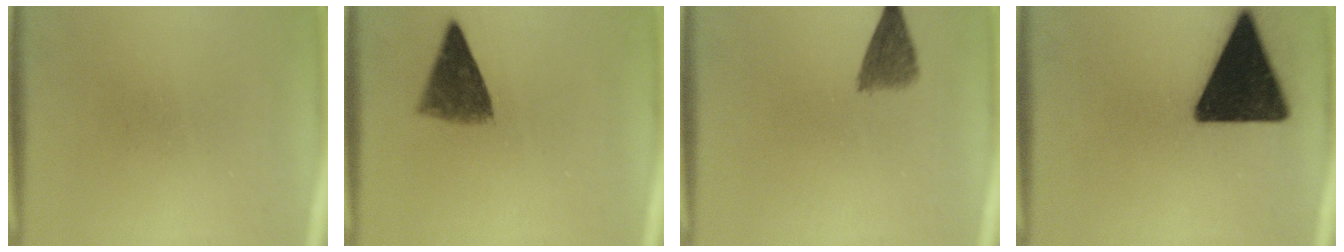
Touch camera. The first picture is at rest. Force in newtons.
{"total": 7.1}
{"total": 4.0}
{"total": 18.7}